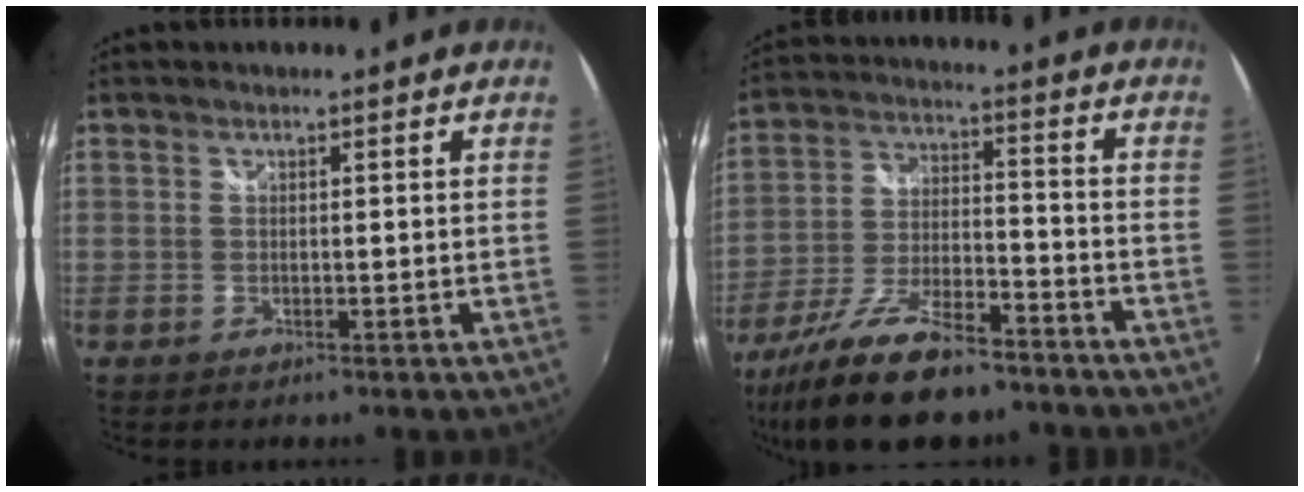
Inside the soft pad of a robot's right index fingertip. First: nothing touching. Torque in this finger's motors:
{"motor_torque": [1.14, -1.00, 0.58, 0.15]}